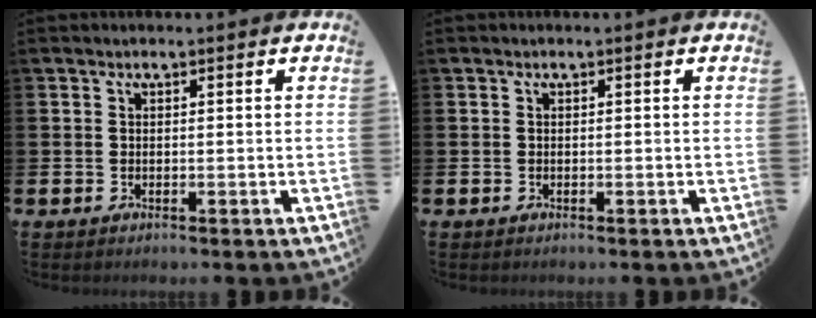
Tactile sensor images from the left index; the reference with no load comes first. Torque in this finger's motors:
{"motor_torque": [0.00, 0.00, 0.00, 0.01]}